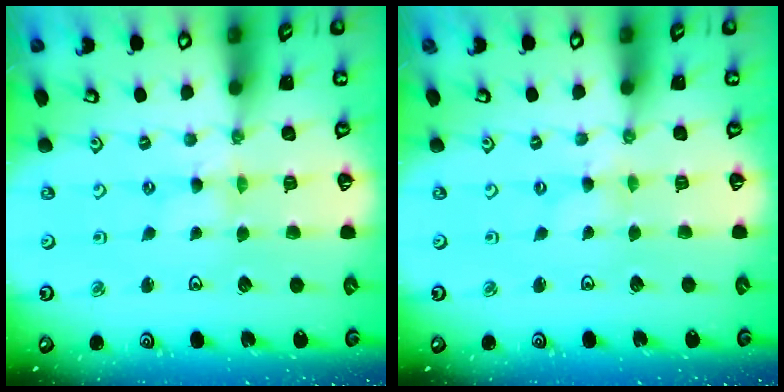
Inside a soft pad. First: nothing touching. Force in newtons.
{"total": 0.0}